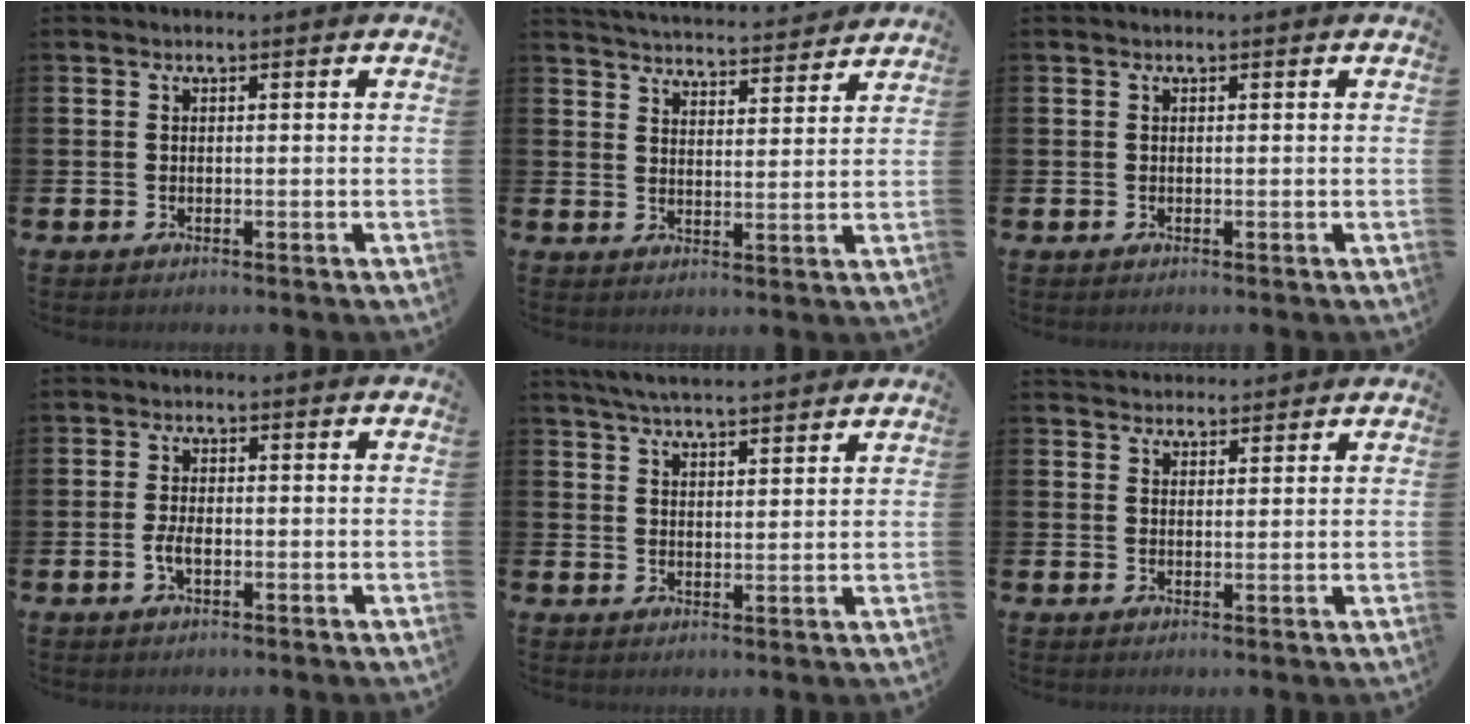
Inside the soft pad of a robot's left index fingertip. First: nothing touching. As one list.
[{"total": 4.8, "force": [4.8, 0.2, 0.1], "torque": [-0.016, -0.041, 0.084]}, {"total": 0.0}, {"total": 2.5, "force": [-0.6, 1.3, 2.1], "torque": [-0.032, -0.002, -0.012]}, {"total": 5.0, "force": [4.9, 0.1, 1.0], "torque": [-0.035, -0.020, 0.088]}, {"total": 2.8, "force": [2.7, 0.7, -0.1], "torque": [0.007, -0.012, 0.048]}]